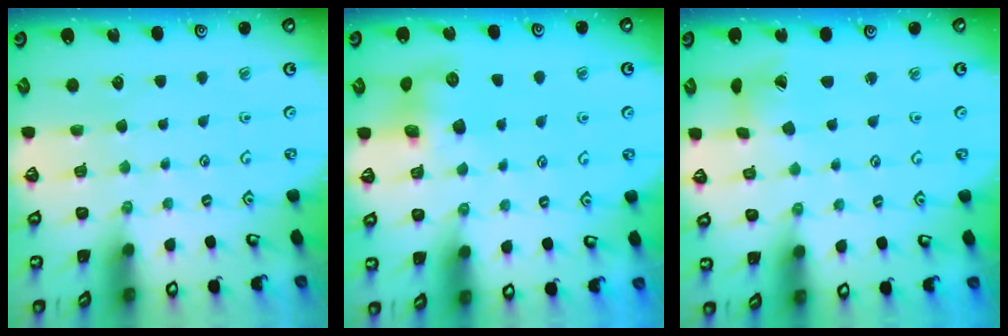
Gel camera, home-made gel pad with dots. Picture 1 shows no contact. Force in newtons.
{"total": 9.1, "press": 9.0, "slide": 0.5}
{"total": 3.8, "press": 3.8, "slide": 0.6}